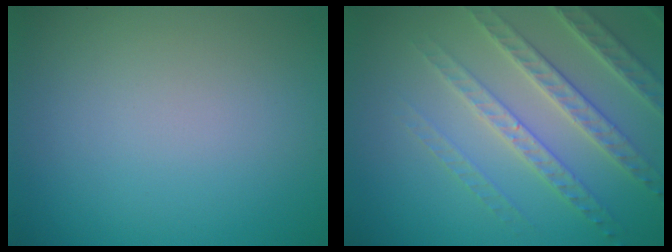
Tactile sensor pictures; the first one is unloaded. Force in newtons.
{"total": 5.1, "press": 4.4, "slide": 2.5}